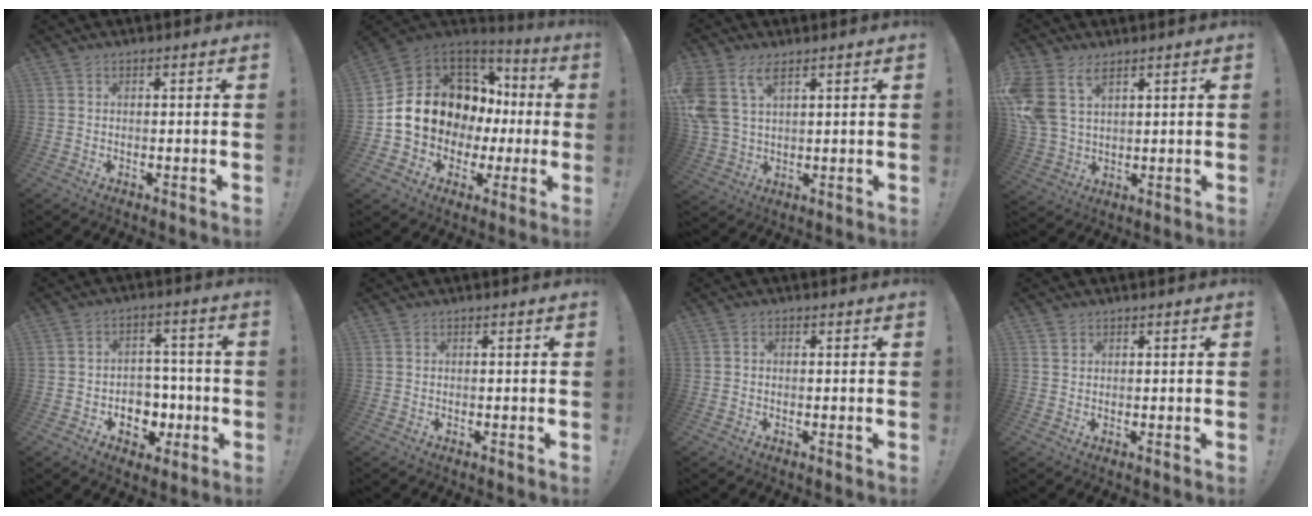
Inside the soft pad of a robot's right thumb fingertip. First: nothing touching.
{"total": 16.7, "force": [2.8, 13.7, 9.2], "torque": [-0.156, -0.012, 0.092]}
{"total": 9.5, "force": [4.9, 5.2, 6.2], "torque": [-0.132, -0.011, 0.099]}
{"total": 10.5, "force": [5.6, 6.3, 6.3], "torque": [-0.135, -0.022, 0.110]}
{"total": 8.8, "force": [-2.4, 7.7, 3.5], "torque": [-0.039, 0.016, -0.033]}
{"total": 0.0}
{"total": 0.7, "force": [-0.3, 0.6, 0.3], "torque": [-0.014, 0.006, -0.003]}
{"total": 1.2, "force": [1.0, 0.6, 0.5], "torque": [-0.002, -0.004, 0.017]}